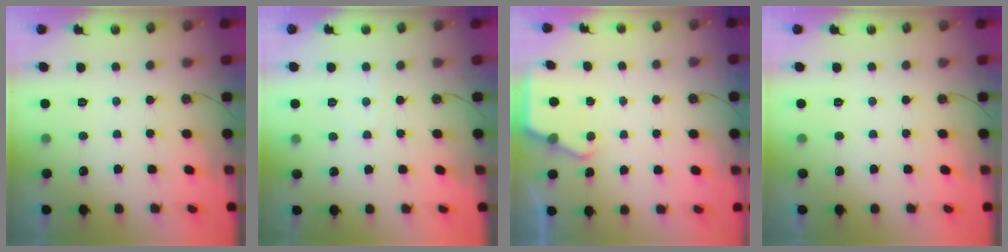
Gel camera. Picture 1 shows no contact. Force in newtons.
{"total": 3.3, "press": 3.2, "slide": 0.5}
{"total": 2.8, "press": 2.8, "slide": 0.0}
{"total": 0.0}